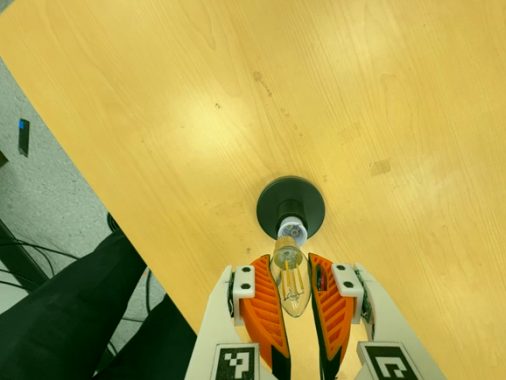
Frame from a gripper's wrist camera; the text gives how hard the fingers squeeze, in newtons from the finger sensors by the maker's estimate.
{"total": 21.1, "left": 26.6, "right": 15.6}